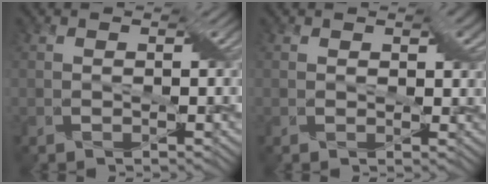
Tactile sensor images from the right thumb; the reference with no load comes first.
{"total": 1.2, "force": [0.6, 0.8, 0.6], "torque": [-0.007, 0.001, 0.005]}